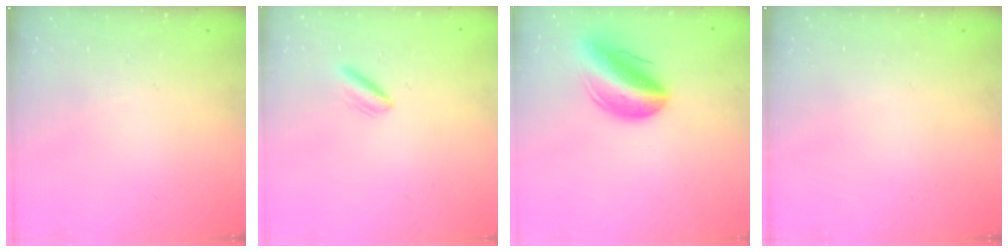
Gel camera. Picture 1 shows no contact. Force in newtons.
{"total": 2.5, "press": 2.4, "slide": 0.9}
{"total": 14.7, "press": 14.0, "slide": 4.5}
{"total": 0.0}